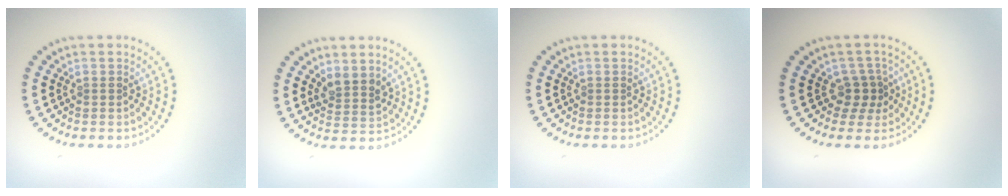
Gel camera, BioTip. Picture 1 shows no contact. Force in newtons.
{"total": 2.2, "press": 1.8, "slide": 1.2}
{"total": 0.0}
{"total": 2.2, "press": 1.5, "slide": 1.6}